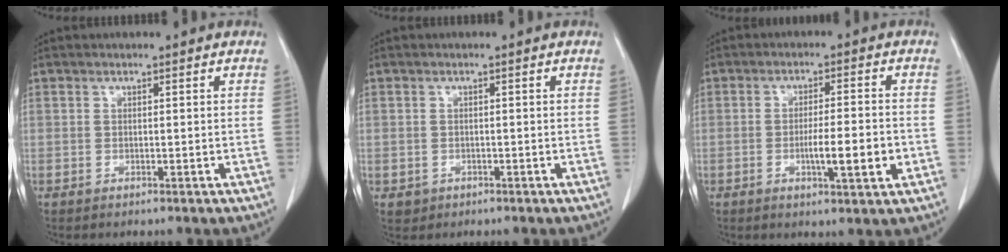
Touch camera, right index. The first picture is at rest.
{"total": 1.7, "force": [-0.6, 1.6, 0.2], "torque": [-0.002, 0.005, -0.006]}
{"total": 6.9, "force": [-1.9, 0.6, 6.7], "torque": [-0.106, -0.005, -0.028]}